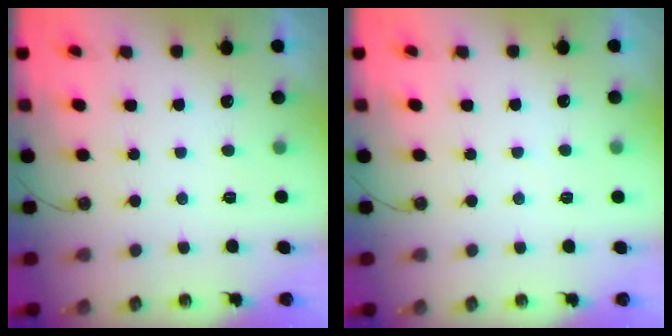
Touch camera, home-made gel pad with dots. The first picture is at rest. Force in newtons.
{"total": 2.9, "press": 2.9, "slide": 0.4}